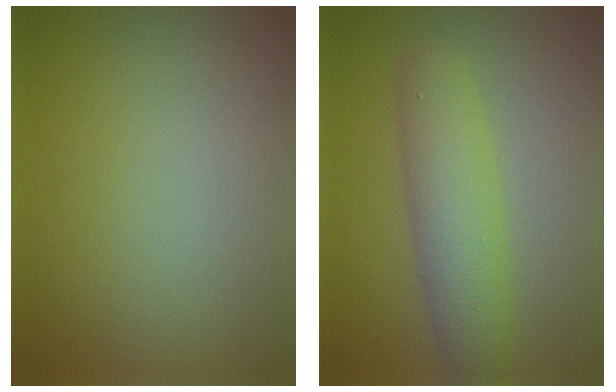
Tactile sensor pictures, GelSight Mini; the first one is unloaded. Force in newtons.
{"total": 4.1, "press": 4.1, "slide": 0.1}